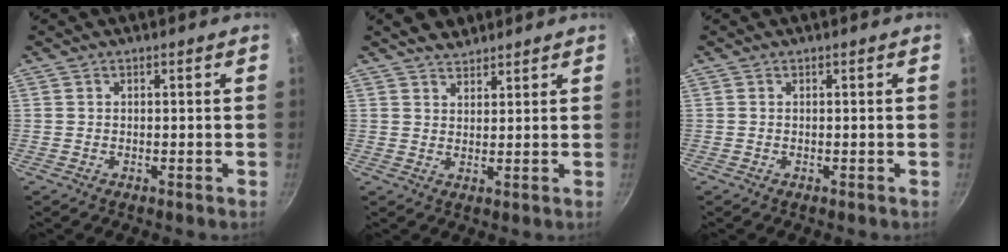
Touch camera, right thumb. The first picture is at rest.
{"total": 4.3, "force": [3.6, 2.2, 0.9], "torque": [0.007, -0.014, 0.059]}
{"total": 0.0}